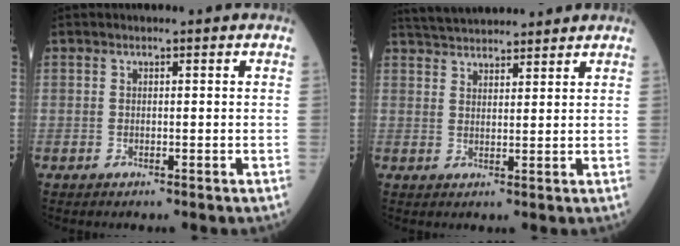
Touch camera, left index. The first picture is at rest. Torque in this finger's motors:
{"motor_torque": [-0.09, -0.74, 0.19, 0.07]}